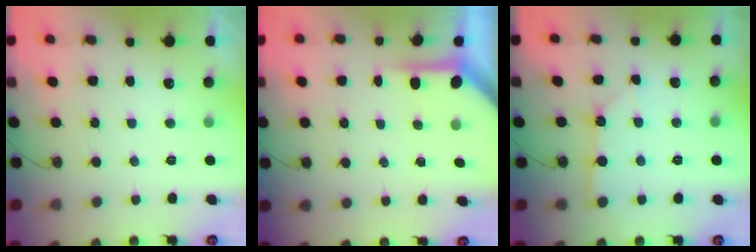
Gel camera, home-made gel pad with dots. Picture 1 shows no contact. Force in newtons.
{"total": 3.9, "press": 3.9, "slide": 0.4}
{"total": 4.0, "press": 4.0, "slide": 0.4}